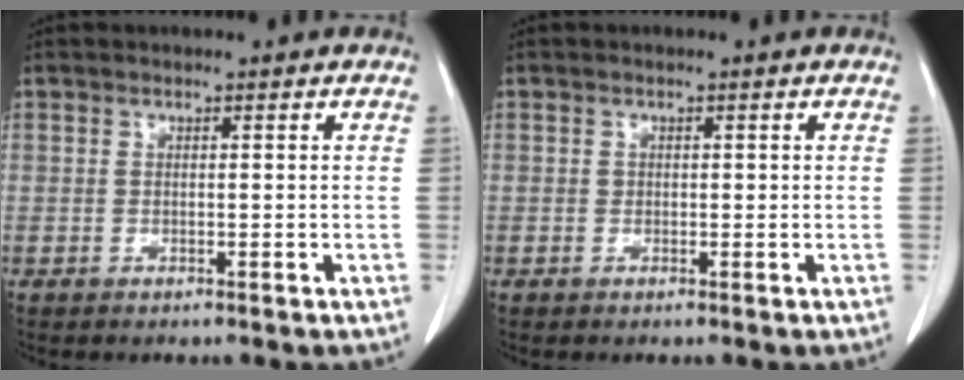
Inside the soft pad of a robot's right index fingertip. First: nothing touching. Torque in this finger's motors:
{"motor_torque": [0.04, -0.01, -0.01, 0.01]}